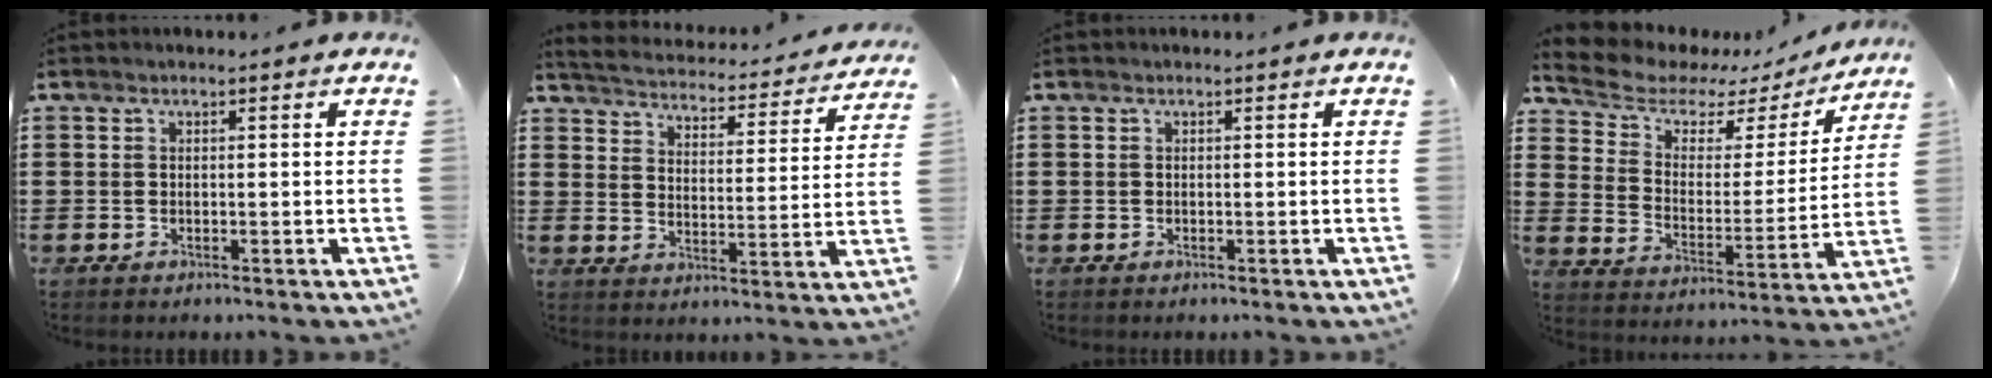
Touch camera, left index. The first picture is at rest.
{"total": 3.6, "force": [3.6, -0.2, 0.1], "torque": [-0.026, -0.035, 0.054]}
{"total": 0.0}
{"total": 5.6, "force": [4.7, 2.8, 1.5], "torque": [-0.064, -0.026, 0.076]}